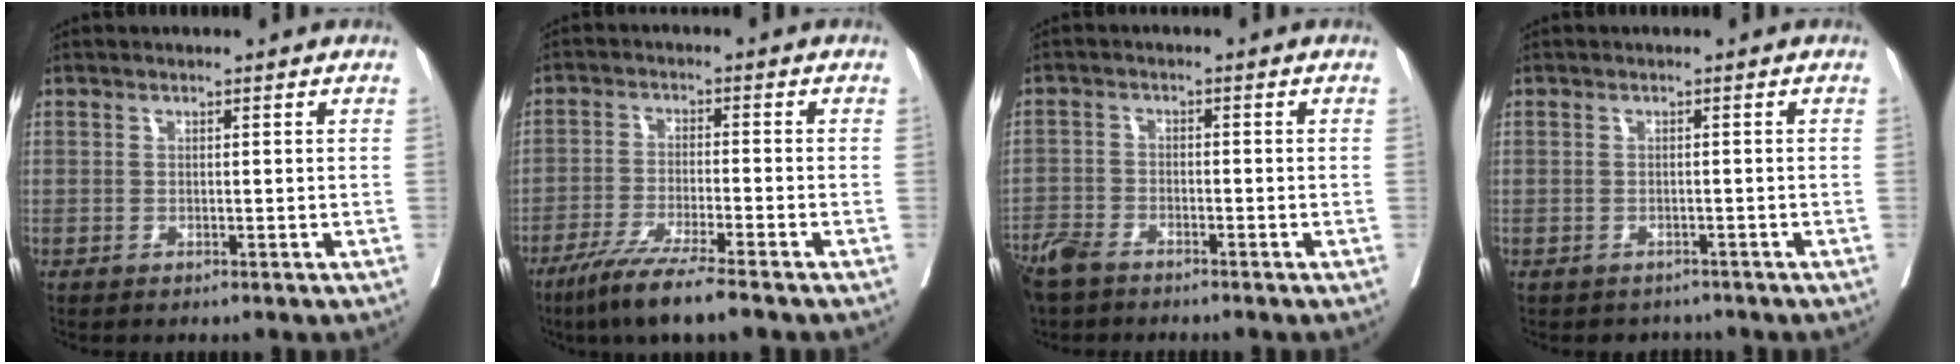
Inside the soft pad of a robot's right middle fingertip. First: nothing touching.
{"total": 8.6, "force": [-6.3, -0.3, 5.8], "torque": [-0.101, -0.025, -0.110]}
{"total": 5.2, "force": [-4.4, 1.7, 2.3], "torque": [-0.047, -0.010, -0.086]}
{"total": 2.3, "force": [-2.0, 1.1, -0.2], "torque": [0.001, 0.003, -0.030]}